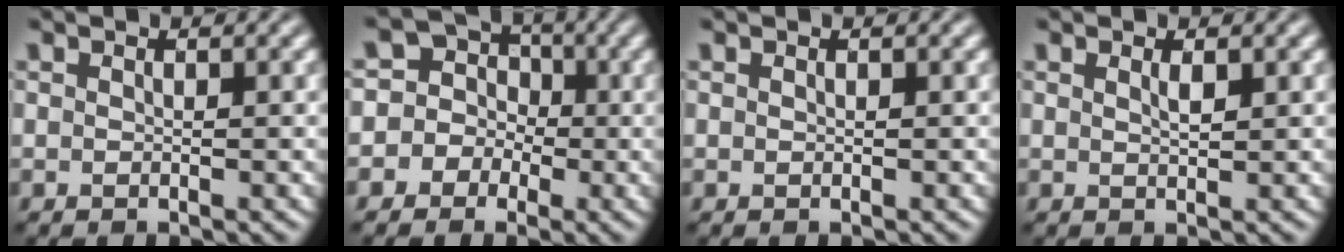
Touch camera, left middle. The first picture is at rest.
{"total": 5.7, "force": [-1.1, 5.5, 0.7], "torque": [0.005, 0.034, -0.062]}
{"total": 0.0}
{"total": 0.9, "force": [0.5, 0.2, 0.7], "torque": [-0.015, -0.001, 0.009]}